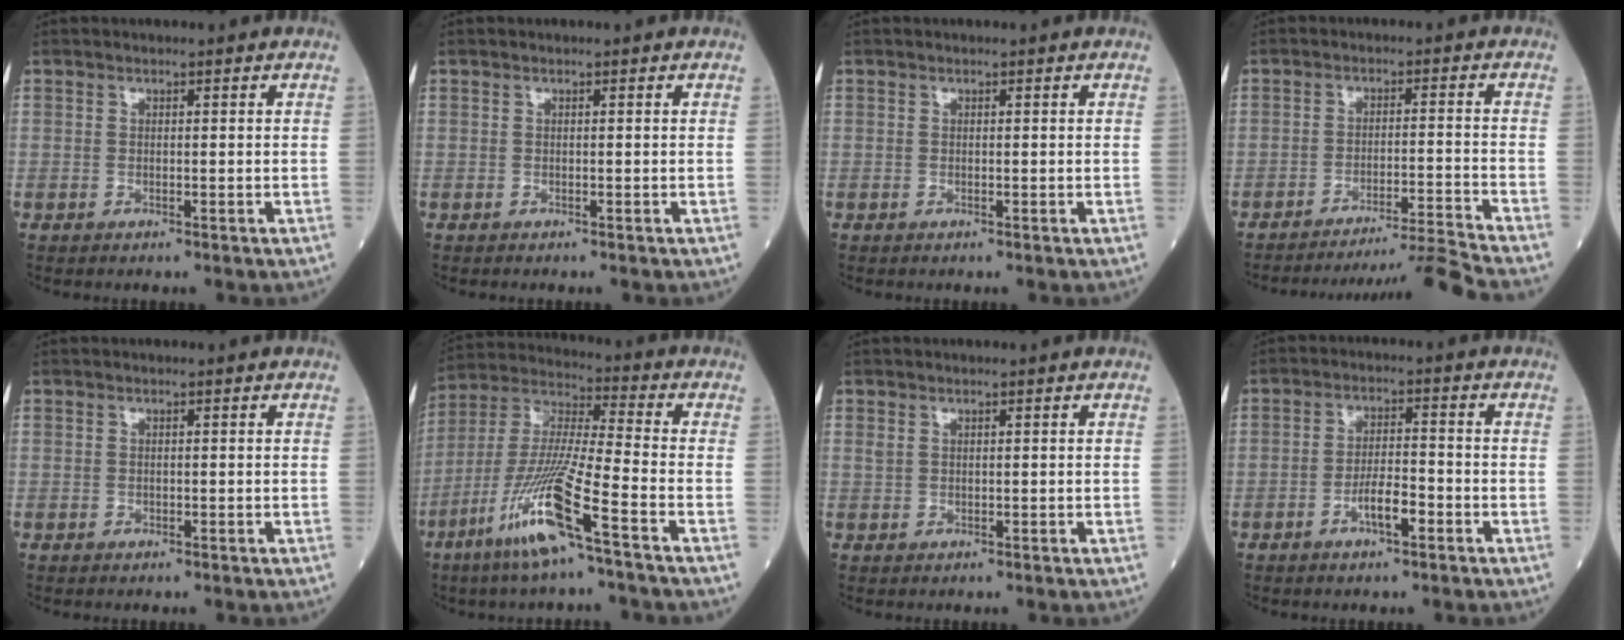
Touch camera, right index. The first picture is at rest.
{"total": 0.0}
{"total": 0.0}
{"total": 10.5, "force": [-9.3, -4.8, 0.5], "torque": [0.000, -0.004, -0.146]}
{"total": 0.0}
{"total": 13.9, "force": [-7.2, -0.4, 11.9], "torque": [-0.251, -0.020, -0.144]}
{"total": 0.6, "force": [0.4, 0.3, 0.3], "torque": [-0.009, 0.007, 0.012]}
{"total": 4.4, "force": [-2.2, 1.1, 3.6], "torque": [-0.065, 0.005, -0.041]}